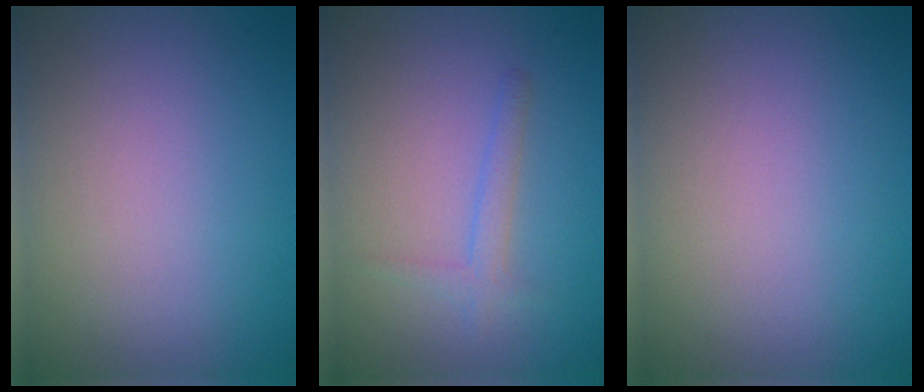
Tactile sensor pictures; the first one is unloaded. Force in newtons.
{"total": 1.6, "press": 1.6, "slide": 0.1}
{"total": 0.0}